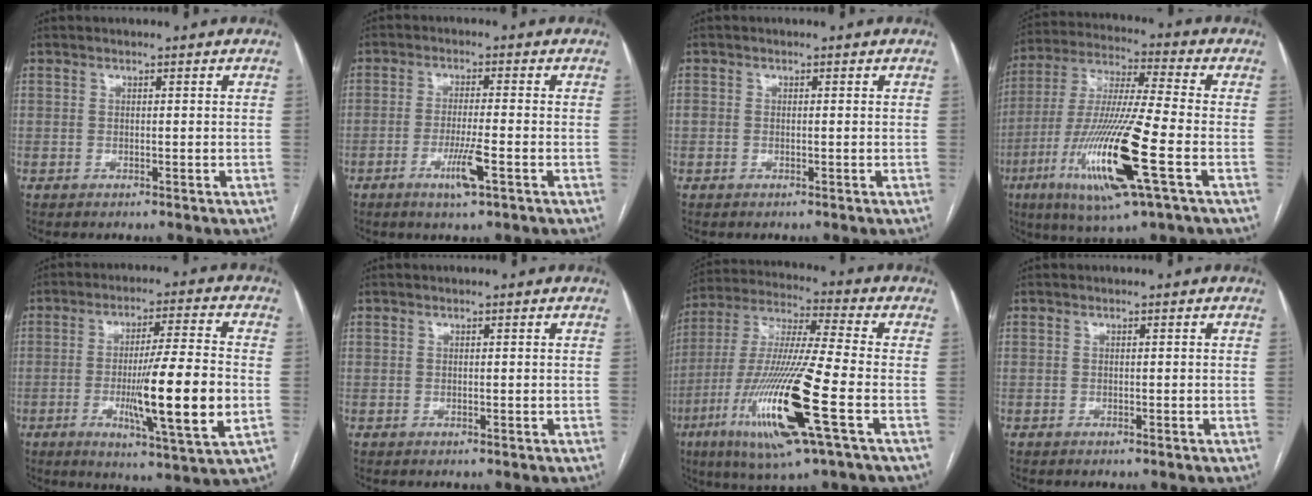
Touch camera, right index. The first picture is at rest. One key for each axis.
{"total": 5.3, "fx": -2.5, "fy": 0.0, "fz": 4.7, "tx": -0.091, "ty": -0.010, "tz": -0.045}
{"total": 0.8, "fx": -0.1, "fy": 0.6, "fz": 0.4, "tx": -0.009, "ty": 0.007, "tz": 0.001}
{"total": 18.8, "fx": -6.6, "fy": 0.7, "fz": 17.6, "tx": -0.370, "ty": -0.028, "tz": -0.122}
{"total": 15.1, "fx": -2.9, "fy": 0.1, "fz": 14.8, "tx": -0.244, "ty": -0.019, "tz": -0.049}
{"total": 0.0}
{"total": 19.7, "fx": -7.0, "fy": 0.7, "fz": 18.4, "tx": -0.396, "ty": -0.032, "tz": -0.133}
{"total": 0.0}